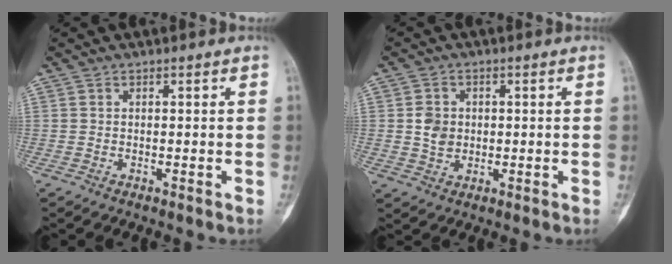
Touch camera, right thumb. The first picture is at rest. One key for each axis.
{"total": 4.5, "fx": 0.3, "fy": 3.8, "fz": 2.4, "tx": -0.027, "ty": -0.003, "tz": 0.008}